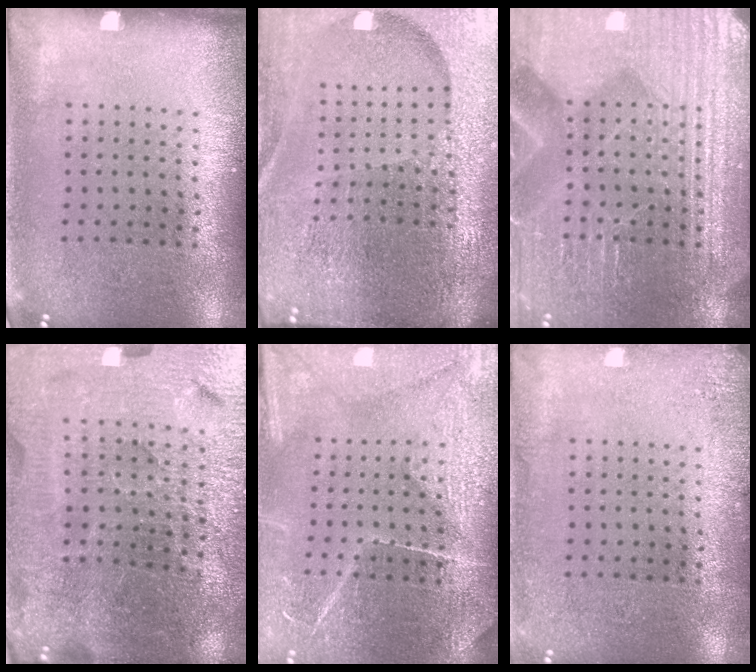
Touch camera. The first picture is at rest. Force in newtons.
{"total": 6.7, "press": 5.8, "slide": 3.3}
{"total": 4.9, "press": 4.9, "slide": 0.6}
{"total": 5.2, "press": 4.9, "slide": 1.7}
{"total": 3.8, "press": 3.6, "slide": 1.1}
{"total": 1.6, "press": 1.6, "slide": 0.3}